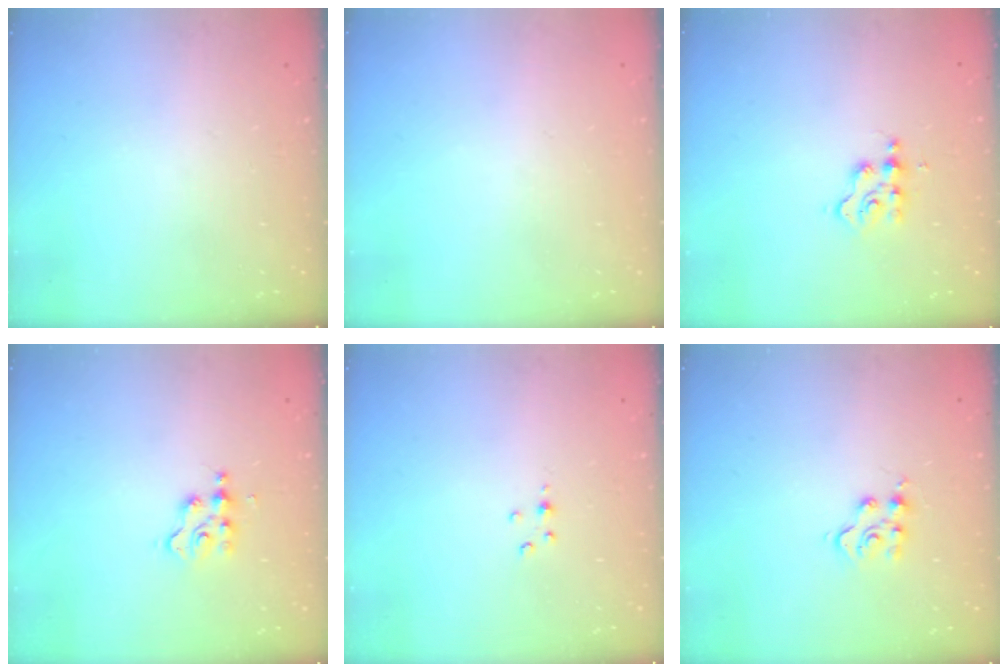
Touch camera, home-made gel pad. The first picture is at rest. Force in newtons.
{"total": 0.8, "press": 0.7, "slide": 0.3}
{"total": 2.7, "press": 2.7, "slide": 0.4}
{"total": 2.7, "press": 2.6, "slide": 0.3}
{"total": 2.0, "press": 2.0, "slide": 0.3}
{"total": 5.8, "press": 5.7, "slide": 0.6}